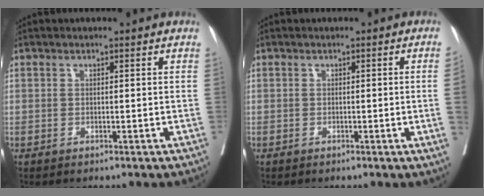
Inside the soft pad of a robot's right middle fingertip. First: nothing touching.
{"total": 2.2, "force": [-0.3, -0.9, 2.0], "torque": [-0.024, -0.005, -0.003]}